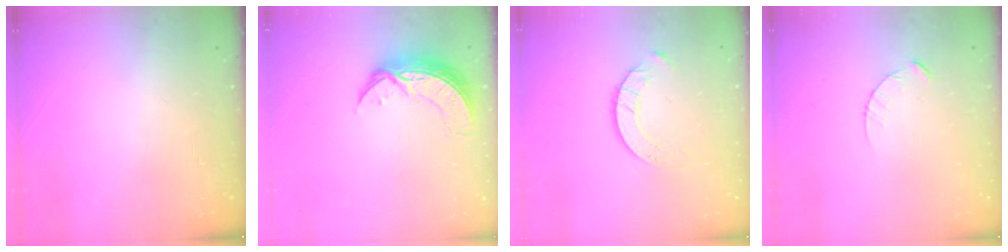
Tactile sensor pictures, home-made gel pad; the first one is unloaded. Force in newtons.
{"total": 8.6, "press": 8.6, "slide": 0.6}
{"total": 3.5, "press": 3.4, "slide": 0.4}
{"total": 3.1, "press": 3.1, "slide": 0.3}